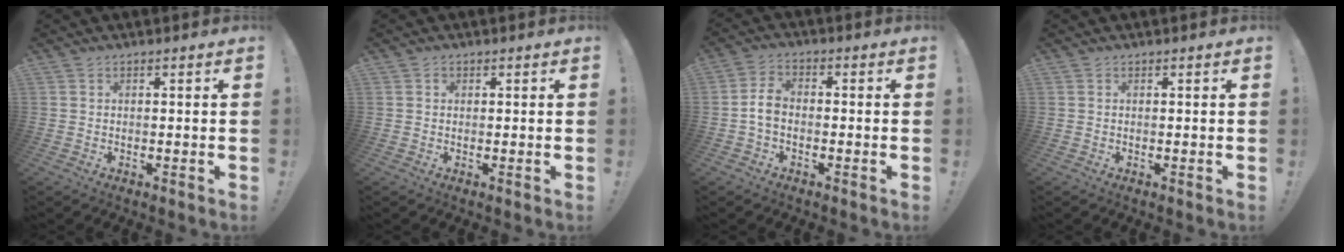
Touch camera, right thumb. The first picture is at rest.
{"total": 0.7, "force": [0.1, 0.7, 0.1], "torque": [0.000, 0.003, 0.001]}
{"total": 5.2, "force": [-1.0, 3.3, 3.9], "torque": [-0.077, 0.010, -0.018]}
{"total": 0.0}